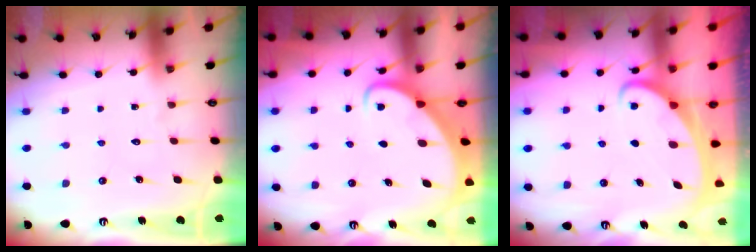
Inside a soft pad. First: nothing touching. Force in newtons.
{"total": 2.6, "press": 2.6, "slide": 0.3}
{"total": 2.2, "press": 2.1, "slide": 0.3}